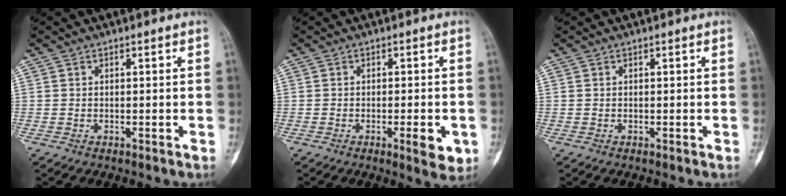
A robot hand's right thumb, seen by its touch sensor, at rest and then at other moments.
{"total": 5.2, "force": [-1.7, 1.5, 4.7], "torque": [-0.052, -0.005, -0.018]}
{"total": 0.0}